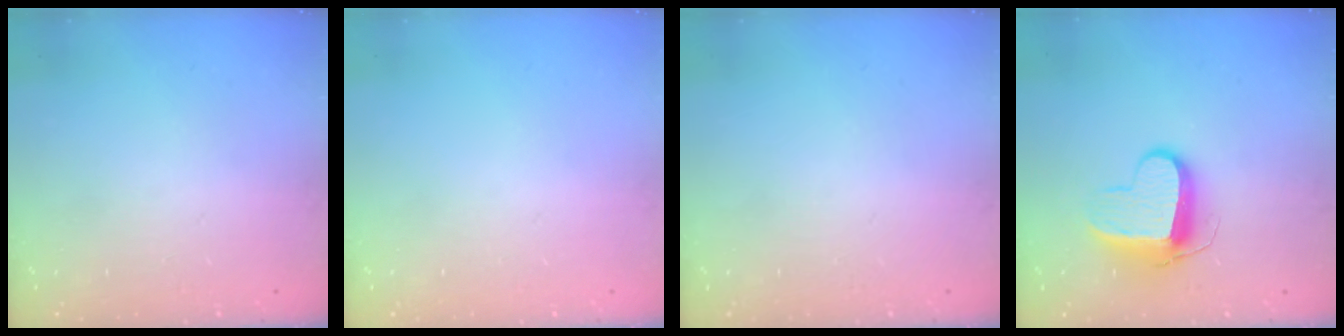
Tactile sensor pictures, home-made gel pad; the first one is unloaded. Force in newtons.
{"total": 0.0}
{"total": 0.0}
{"total": 10.9, "press": 10.8, "slide": 0.6}